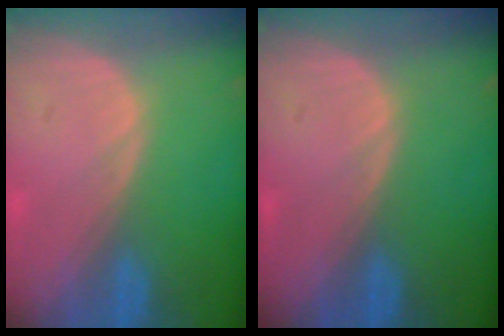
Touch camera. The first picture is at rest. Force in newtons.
{"total": 0.0}